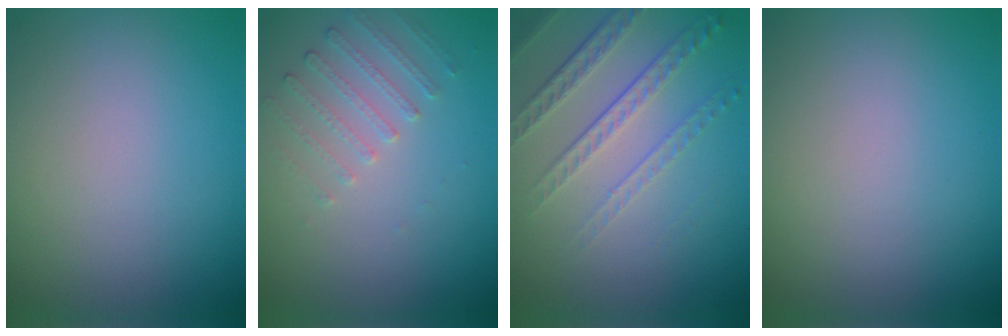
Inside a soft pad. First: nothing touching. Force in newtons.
{"total": 1.7, "press": 1.2, "slide": 1.2}
{"total": 4.9, "press": 3.2, "slide": 3.7}
{"total": 0.0}